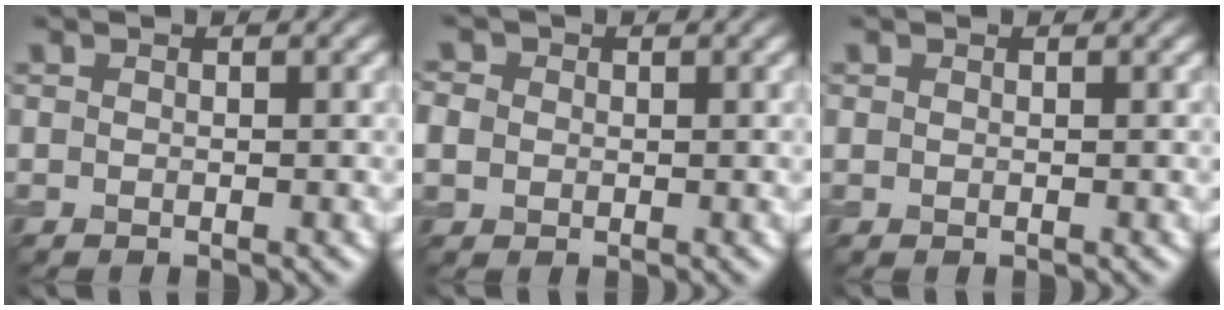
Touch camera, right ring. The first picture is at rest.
{"total": 2.4, "force": [0.3, 2.2, 1.0], "torque": [-0.025, 0.011, 0.001]}
{"total": 0.0}